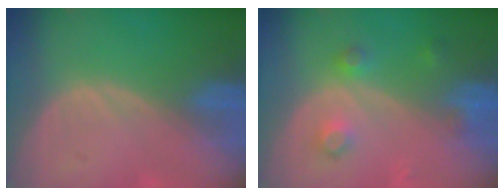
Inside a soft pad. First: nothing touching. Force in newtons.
{"total": 3.8, "press": 3.4, "slide": 1.7}